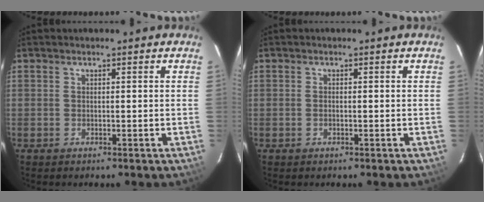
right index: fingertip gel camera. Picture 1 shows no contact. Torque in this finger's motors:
{"motor_torque": [-0.06, 0.40, -0.04, -0.01]}